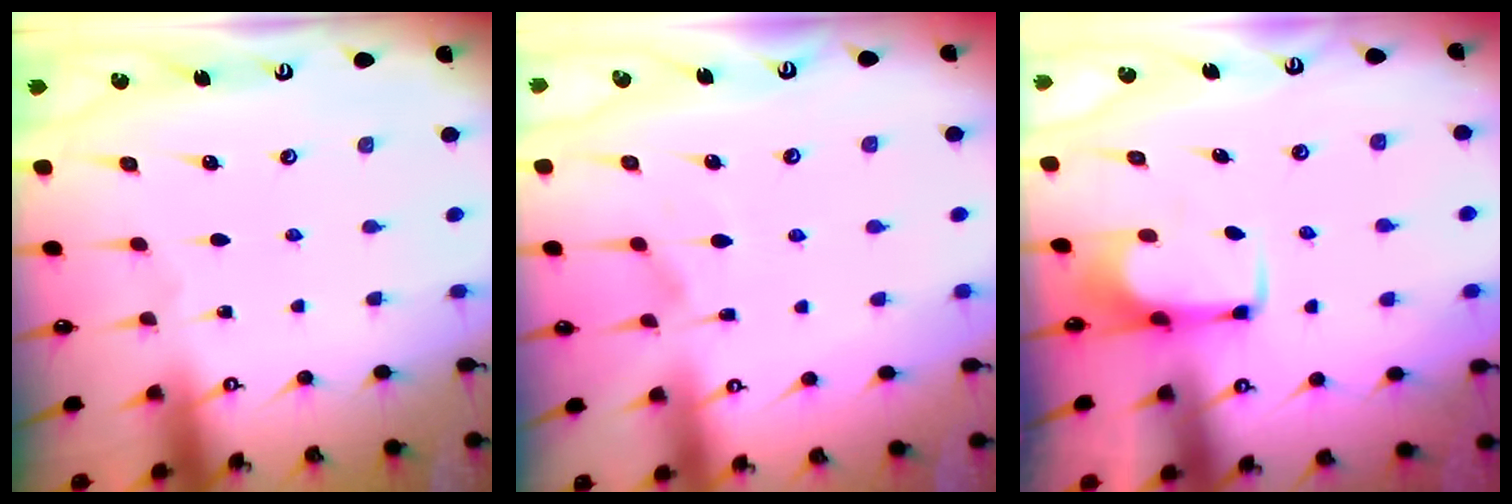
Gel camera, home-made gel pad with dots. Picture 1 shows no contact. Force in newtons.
{"total": 1.9, "press": 1.4, "slide": 1.2}
{"total": 2.1, "press": 2.1, "slide": 0.4}